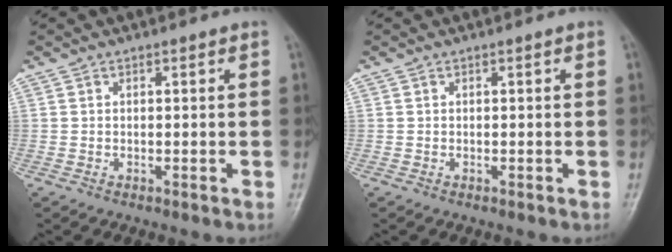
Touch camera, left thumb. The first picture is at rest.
{"total": 0.0}